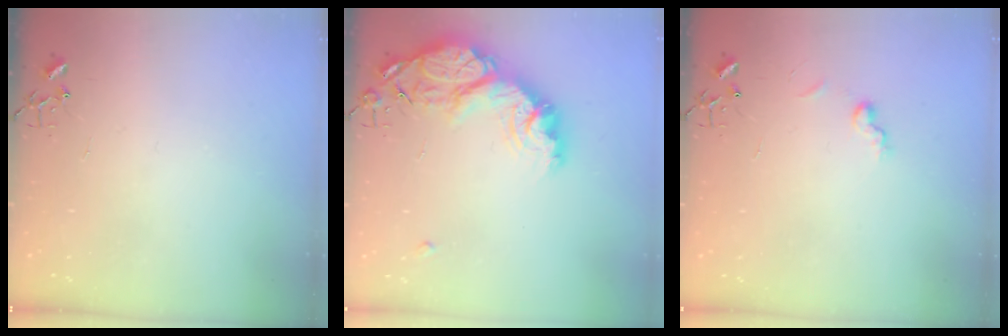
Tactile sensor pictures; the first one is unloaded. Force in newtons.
{"total": 20.5, "press": 20.5, "slide": 1.5}
{"total": 6.9, "press": 6.9, "slide": 0.7}